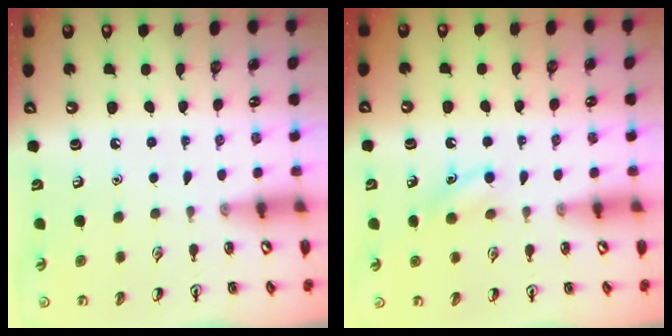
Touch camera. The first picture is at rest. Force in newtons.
{"total": 6.0, "press": 5.7, "slide": 1.8}